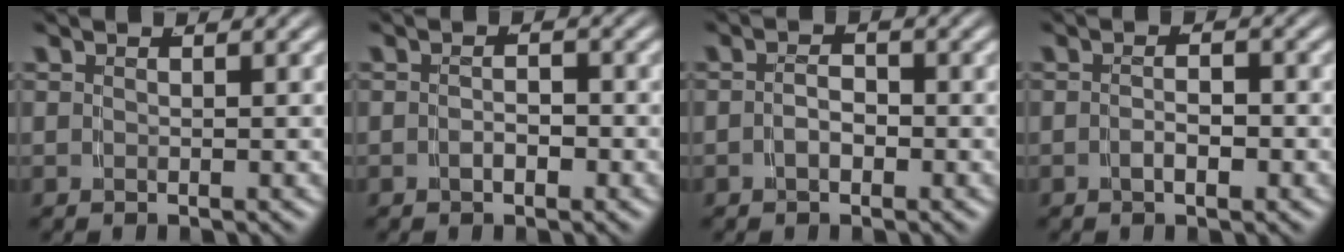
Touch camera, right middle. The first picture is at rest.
{"total": 1.5, "force": [-1.1, 0.5, 0.9], "torque": [-0.011, -0.001, -0.018]}
{"total": 1.8, "force": [-1.1, 0.8, 1.2], "torque": [-0.026, -0.008, -0.015]}
{"total": 2.0, "force": [-1.3, 0.4, 1.4], "torque": [-0.020, -0.003, -0.020]}